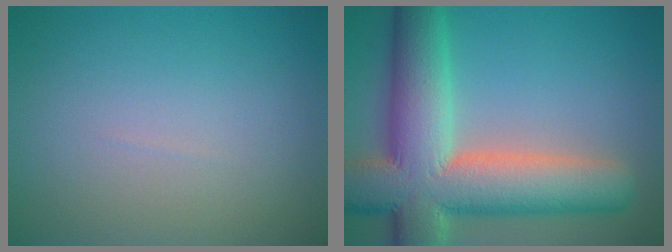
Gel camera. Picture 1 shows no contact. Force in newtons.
{"total": 13.3, "press": 13.2, "slide": 1.0}